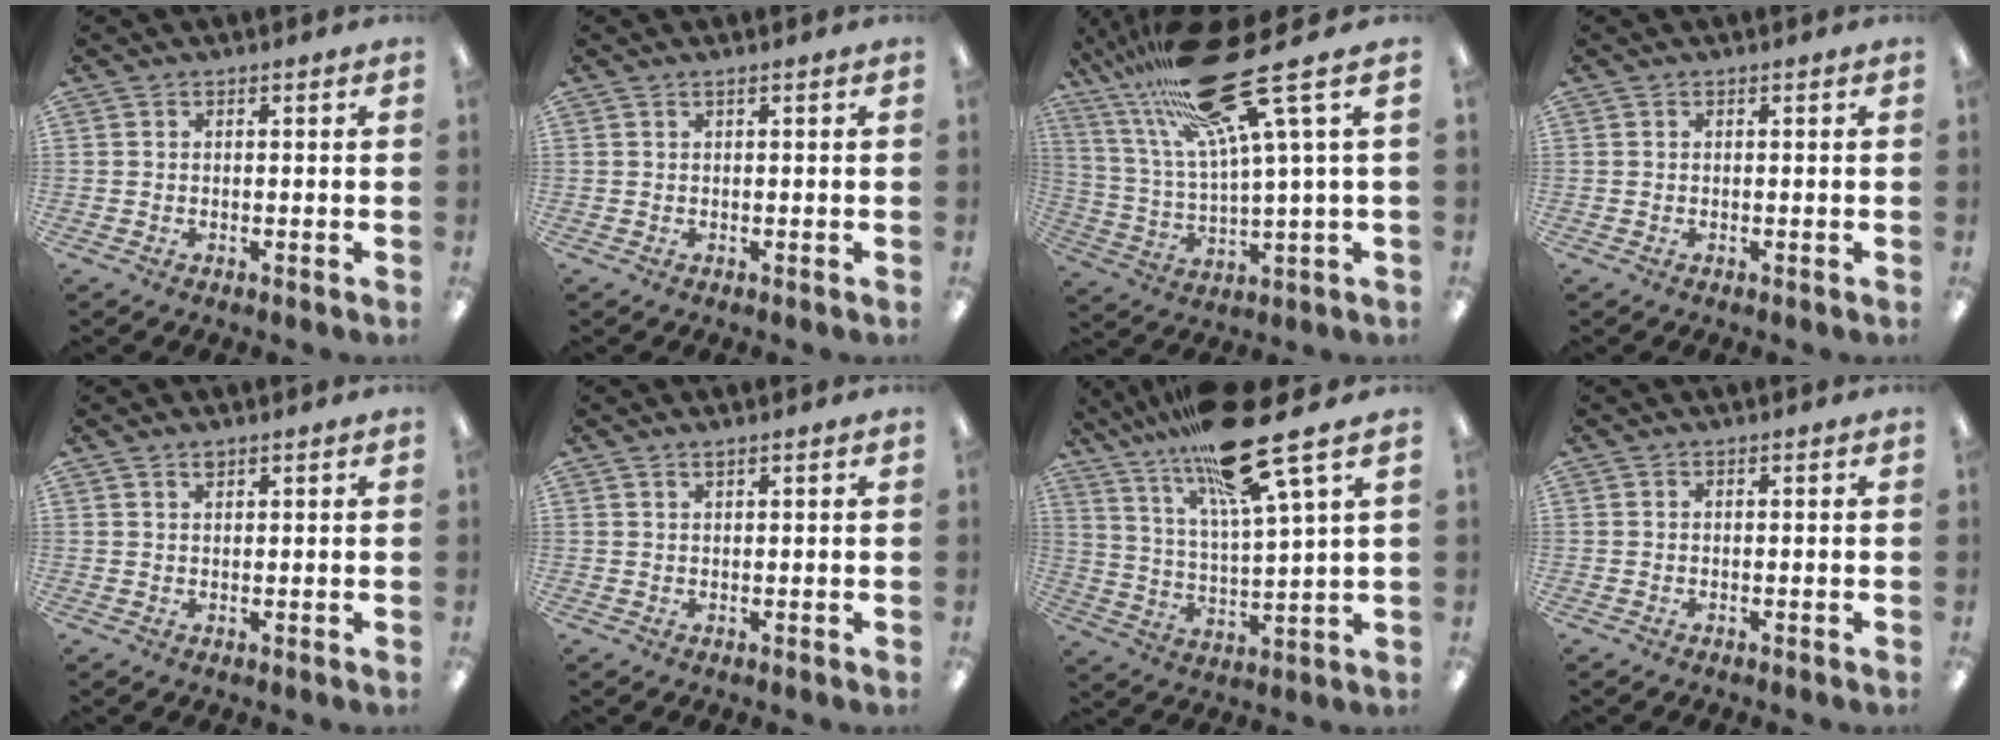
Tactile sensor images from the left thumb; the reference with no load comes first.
{"total": 0.7, "force": [0.3, 0.0, 0.6], "torque": [-0.012, 0.001, 0.005]}
{"total": 26.1, "force": [14.8, 7.0, 20.3], "torque": [-0.367, -0.078, 0.238]}
{"total": 0.0}
{"total": 1.2, "force": [1.1, 0.3, 0.4], "torque": [-0.010, 0.000, 0.021]}
{"total": 1.0, "force": [0.8, 0.2, 0.5], "torque": [-0.012, 0.001, 0.014]}
{"total": 24.0, "force": [16.1, 5.3, 17.1], "torque": [-0.286, -0.067, 0.257]}
{"total": 0.0}